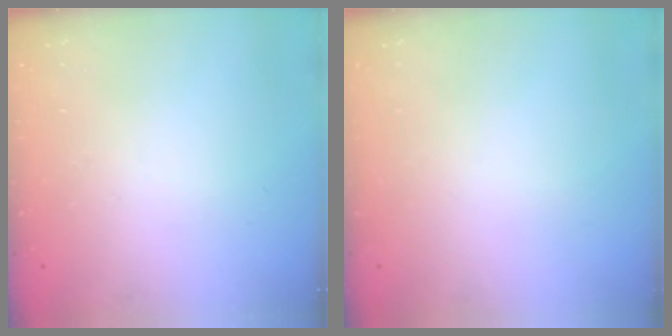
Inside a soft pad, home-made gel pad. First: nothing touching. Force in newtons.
{"total": 0.0}